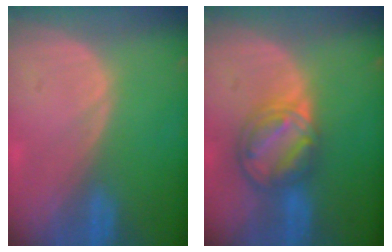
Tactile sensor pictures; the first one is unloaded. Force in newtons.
{"total": 8.2, "press": 6.9, "slide": 4.4}